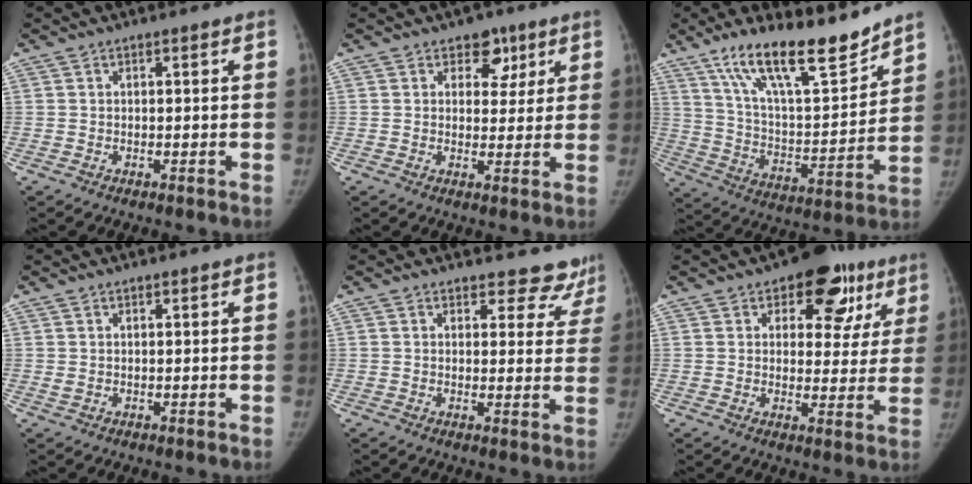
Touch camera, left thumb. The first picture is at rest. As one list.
[{"total": 5.4, "force": [3.0, 3.8, 2.2], "torque": [0.007, -0.011, 0.039]}, {"total": 19.3, "force": [14.5, 4.9, 11.7], "torque": [-0.165, -0.084, 0.255]}, {"total": 0.9, "force": [0.5, 0.5, 0.6], "torque": [-0.011, 0.001, 0.012]}, {"total": 9.1, "force": [8.4, 3.7, 0.2], "torque": [0.054, -0.051, 0.069]}, {"total": 13.4, "force": [7.1, 7.9, 8.1], "torque": [-0.033, -0.020, 0.088]}]